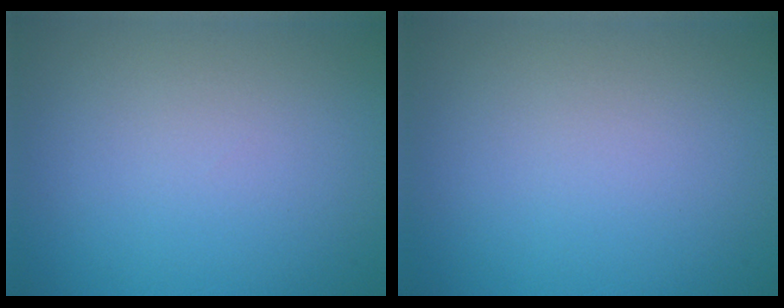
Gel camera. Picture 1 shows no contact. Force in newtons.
{"total": 0.0}